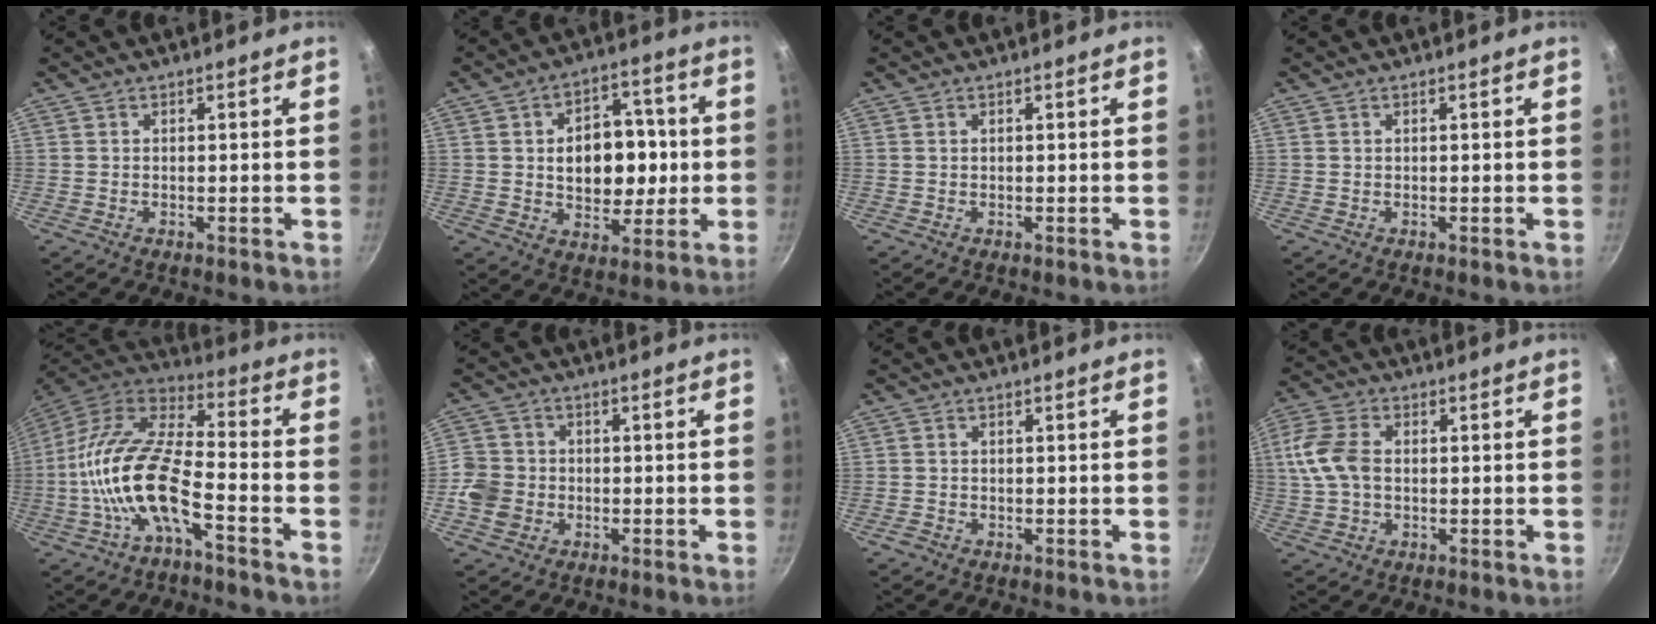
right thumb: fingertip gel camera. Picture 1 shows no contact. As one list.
[{"total": 14.0, "force": [0.5, 9.9, 9.9], "torque": [-0.093, 0.011, 0.010]}, {"total": 0.0}, {"total": 0.0}, {"total": 16.9, "force": [-5.8, 6.6, 14.4], "torque": [-0.279, 0.049, -0.125]}, {"total": 6.9, "force": [-2.0, 6.0, 2.6], "torque": [-0.034, 0.021, -0.049]}, {"total": 1.3, "force": [-0.8, 1.0, 0.3], "torque": [-0.007, 0.004, -0.014]}, {"total": 9.8, "force": [0.6, 6.5, 7.3], "torque": [-0.155, 0.016, 0.003]}]